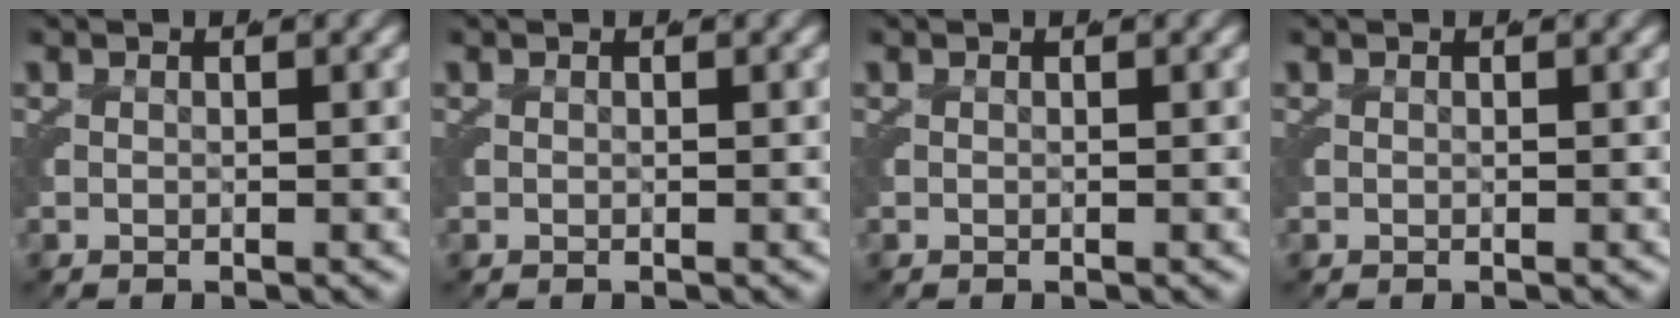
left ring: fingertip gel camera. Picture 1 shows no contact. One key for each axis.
{"total": 0.0}
{"total": 0.0}
{"total": 0.0}